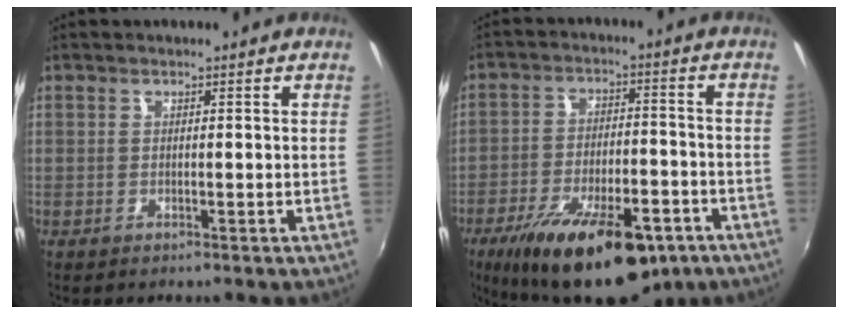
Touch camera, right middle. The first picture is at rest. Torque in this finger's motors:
{"motor_torque": [1.68, -0.45, 0.77, 0.21]}